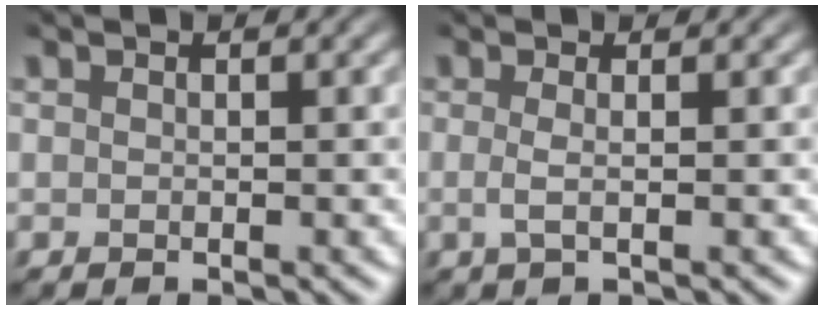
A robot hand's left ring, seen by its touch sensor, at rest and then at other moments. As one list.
[{"total": 1.8, "force": [-0.1, 0.6, 1.7], "torque": [-0.029, -0.003, -0.006]}]